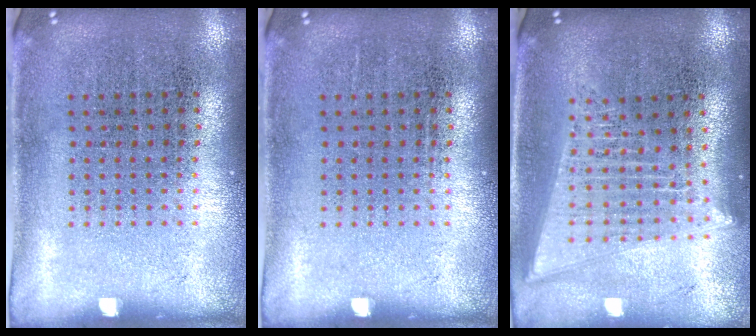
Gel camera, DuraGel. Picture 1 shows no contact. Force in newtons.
{"total": 0.0}
{"total": 2.0, "press": 1.8, "slide": 1.0}